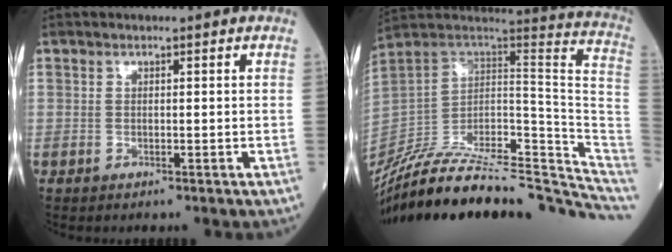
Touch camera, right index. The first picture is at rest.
{"total": 33.3, "force": [-29.3, 6.0, 14.7], "torque": [-0.177, -0.007, -0.420]}